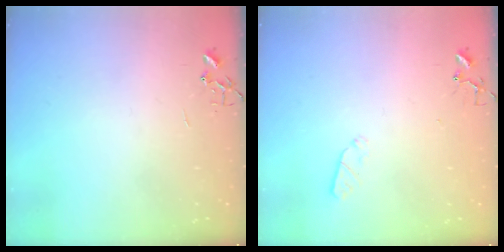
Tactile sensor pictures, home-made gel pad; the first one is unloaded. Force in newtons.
{"total": 3.6, "press": 3.6, "slide": 0.5}